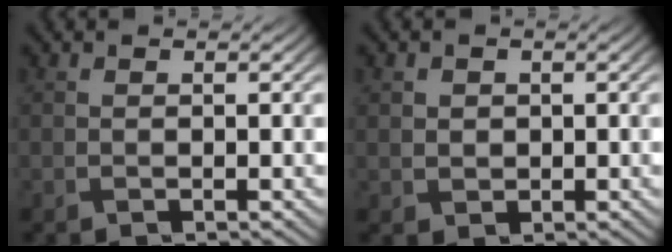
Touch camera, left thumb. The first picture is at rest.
{"total": 1.8, "force": [0.2, 1.7, 0.4], "torque": [-0.017, -0.006, 0.003]}